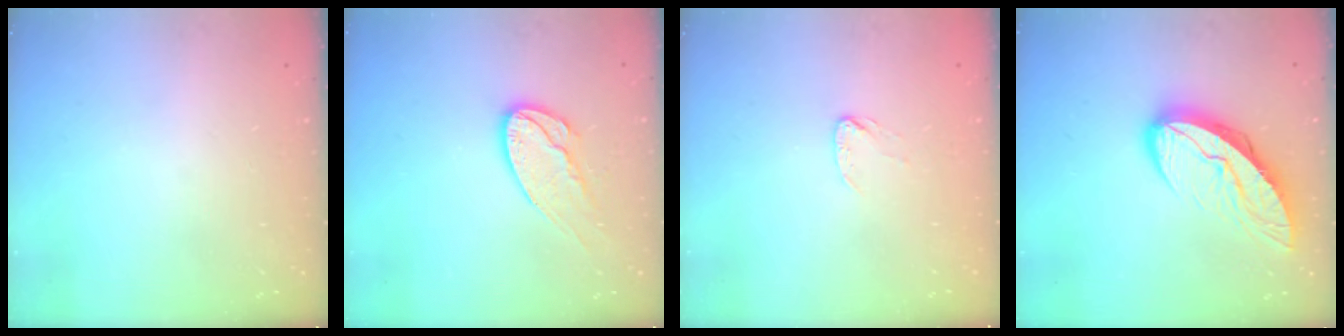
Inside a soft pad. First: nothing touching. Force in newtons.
{"total": 12.7, "press": 12.7, "slide": 1.0}
{"total": 3.4, "press": 3.4, "slide": 0.3}
{"total": 12.5, "press": 12.5, "slide": 1.2}